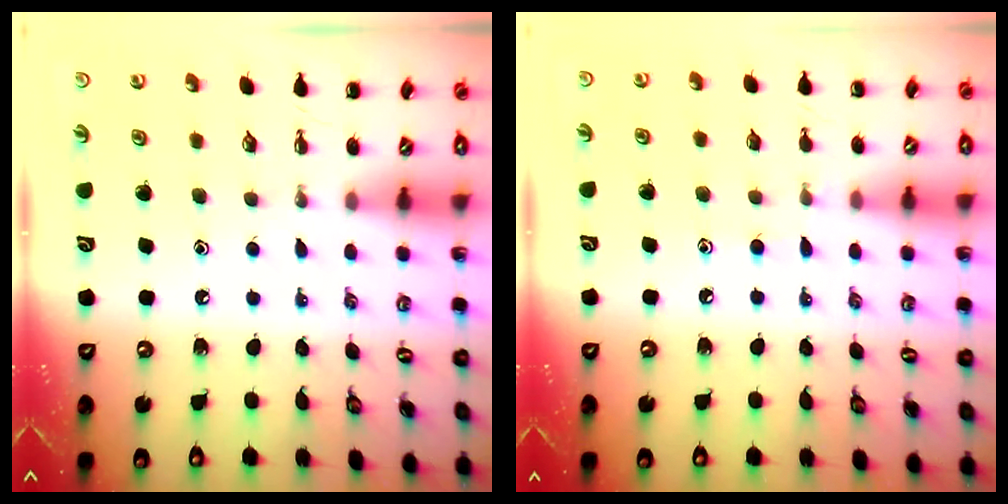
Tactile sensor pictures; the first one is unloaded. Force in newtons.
{"total": 5.3, "press": 5.0, "slide": 1.9}